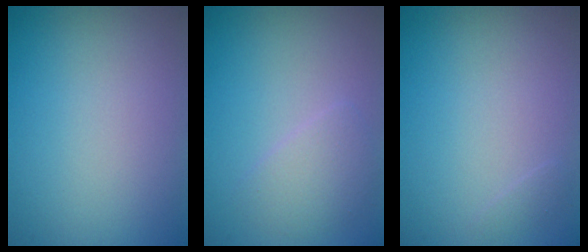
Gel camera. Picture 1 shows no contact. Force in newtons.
{"total": 2.1, "press": 2.1, "slide": 0.0}
{"total": 0.5, "press": 0.5, "slide": 0.1}